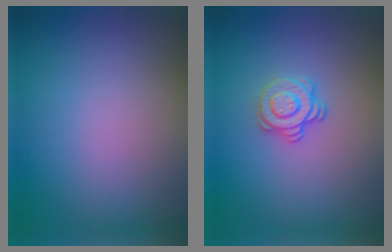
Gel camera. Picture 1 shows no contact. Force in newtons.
{"total": 2.4, "press": 2.0, "slide": 1.4}